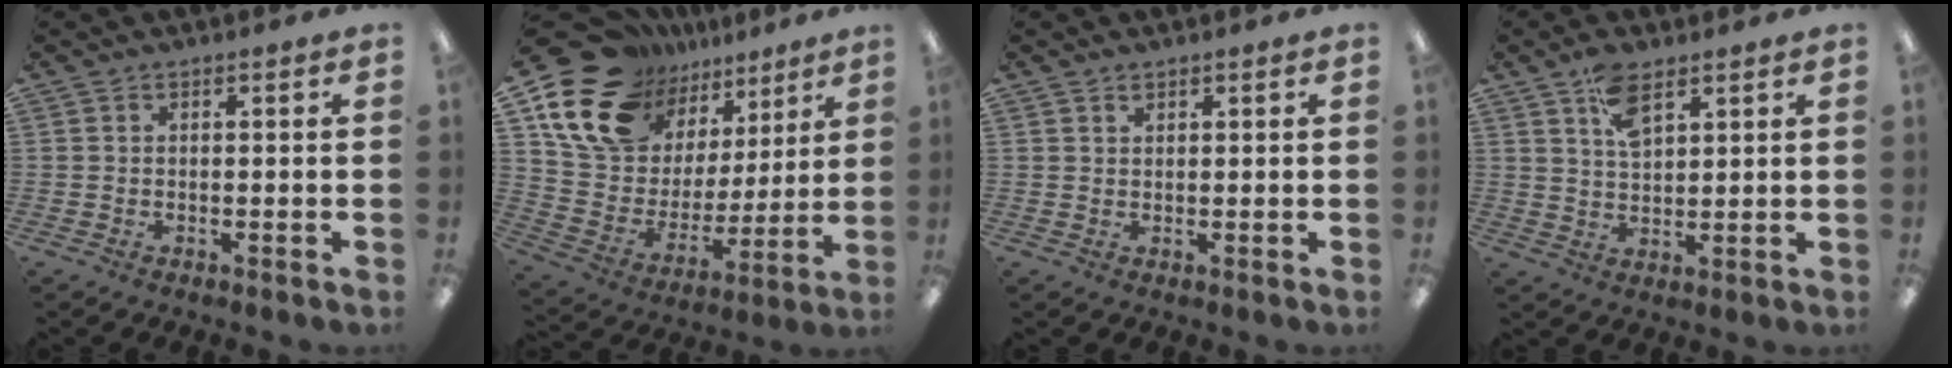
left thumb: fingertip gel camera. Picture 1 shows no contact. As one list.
[{"total": 19.1, "force": [12.9, 12.0, 7.1], "torque": [-0.153, -0.078, 0.250]}, {"total": 1.1, "force": [0.9, 0.5, 0.2], "torque": [-0.006, -0.001, 0.018]}, {"total": 7.1, "force": [4.3, 3.5, 4.5], "torque": [-0.075, -0.009, 0.075]}]